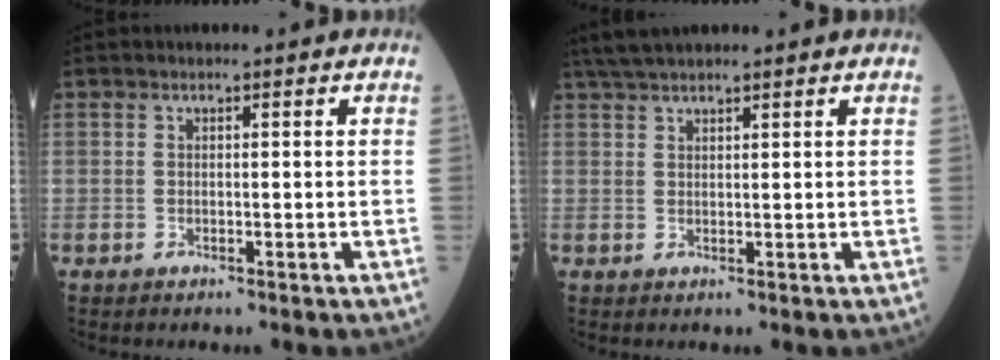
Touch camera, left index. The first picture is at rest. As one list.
[{"total": 4.6, "force": [4.1, 0.1, 2.1], "torque": [-0.041, 0.033, 0.079]}]